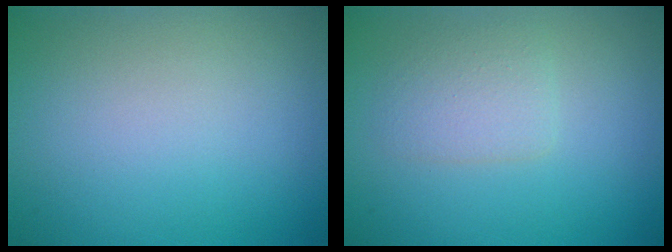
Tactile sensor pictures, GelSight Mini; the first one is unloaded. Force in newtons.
{"total": 2.2, "press": 2.2, "slide": 0.1}